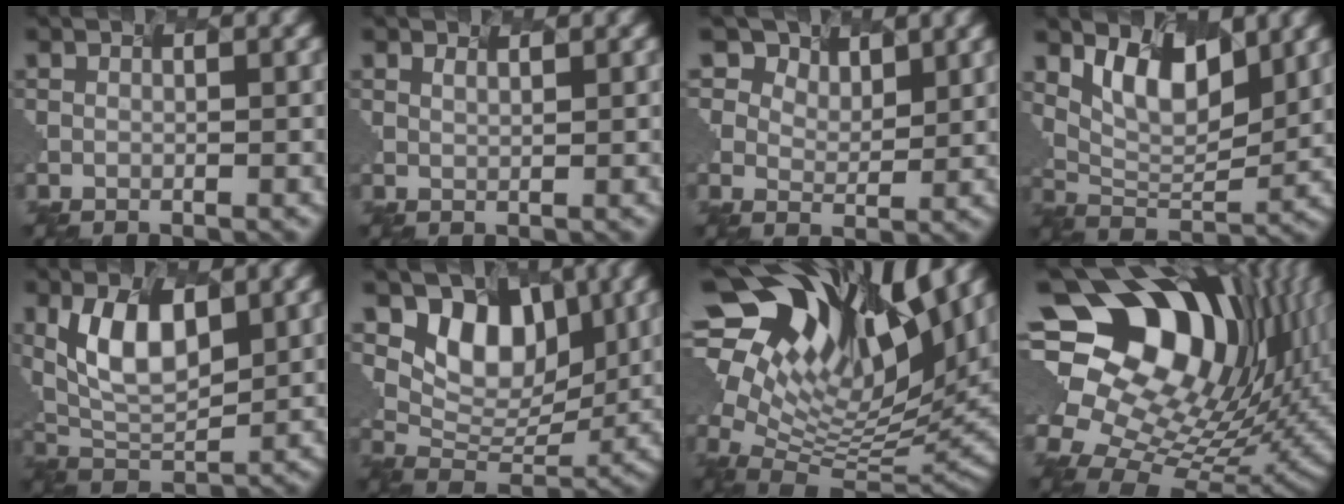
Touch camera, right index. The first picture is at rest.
{"total": 0.7, "force": [0.6, -0.1, -0.3], "torque": [-0.001, -0.006, 0.018]}
{"total": 3.2, "force": [2.9, 1.4, 0.0], "torque": [-0.022, -0.019, 0.074]}
{"total": 5.3, "force": [2.5, 2.6, 3.8], "torque": [-0.076, -0.013, 0.059]}
{"total": 5.6, "force": [1.3, 2.9, 4.6], "torque": [-0.106, -0.002, 0.038]}
{"total": 5.3, "force": [2.1, 3.7, 3.1], "torque": [-0.049, -0.018, 0.048]}
{"total": 15.6, "force": [8.4, 6.7, 11.4], "torque": [-0.226, 0.026, 0.154]}
{"total": 17.3, "force": [6.2, 11.2, 11.7], "torque": [-0.205, 0.035, 0.115]}